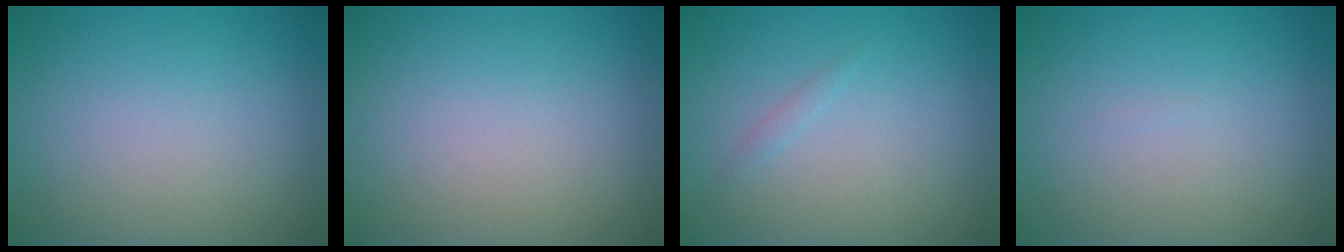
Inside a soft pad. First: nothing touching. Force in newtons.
{"total": 0.0}
{"total": 0.5, "press": 0.5, "slide": 0.0}
{"total": 0.0}